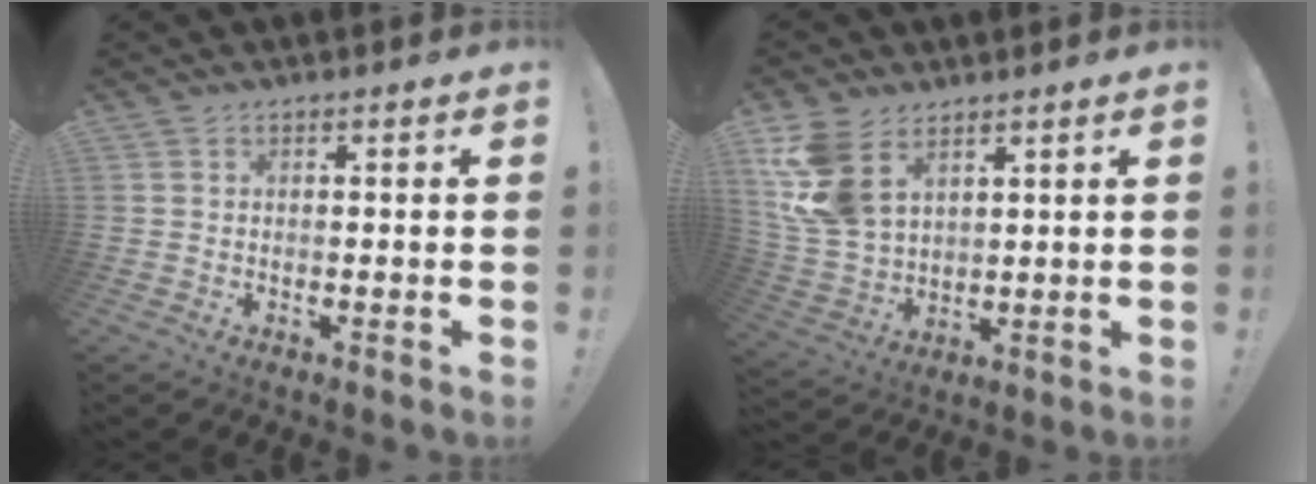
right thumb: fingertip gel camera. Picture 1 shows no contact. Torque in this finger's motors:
{"motor_torque": [1.84, 1.96, 1.27, 0.68, 0.11]}